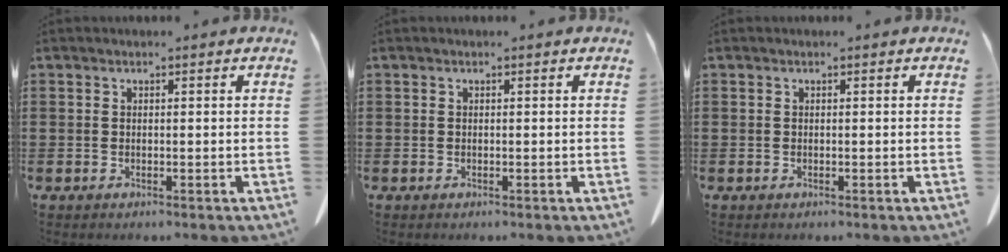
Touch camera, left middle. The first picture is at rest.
{"total": 0.0}
{"total": 0.0}